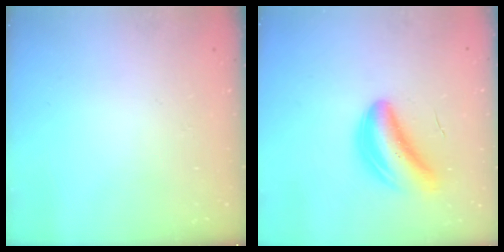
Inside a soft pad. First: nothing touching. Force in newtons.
{"total": 7.1, "press": 6.6, "slide": 2.7}